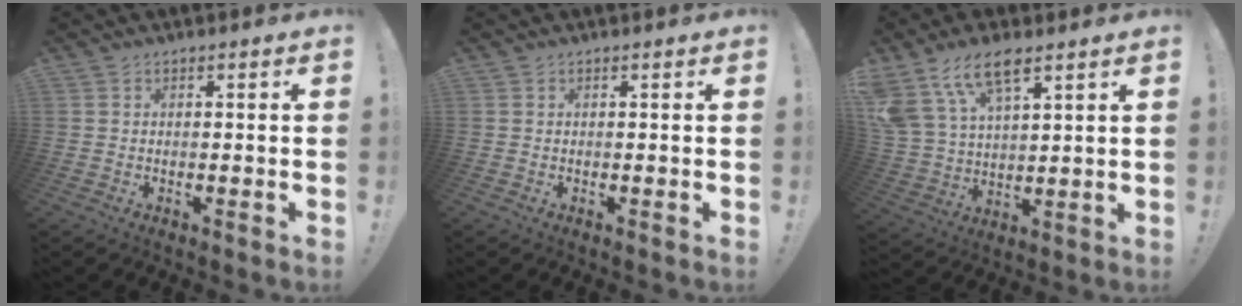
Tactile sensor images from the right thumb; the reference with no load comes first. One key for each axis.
{"total": 0.0}
{"total": 13.5, "fx": 8.8, "fy": 6.0, "fz": 8.3, "tx": -0.171, "ty": -0.038, "tz": 0.164}